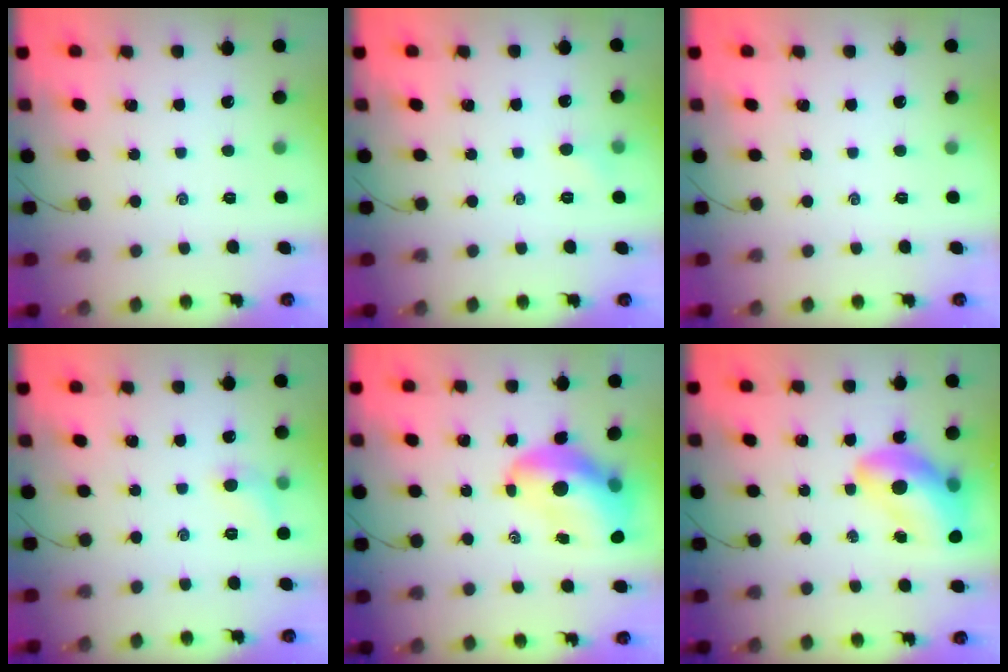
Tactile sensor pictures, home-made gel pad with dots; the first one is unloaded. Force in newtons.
{"total": 3.2, "press": 3.0, "slide": 1.1}
{"total": 0.0}
{"total": 6.6, "press": 6.4, "slide": 1.4}
{"total": 13.9, "press": 13.3, "slide": 4.1}
{"total": 14.3, "press": 13.7, "slide": 4.0}